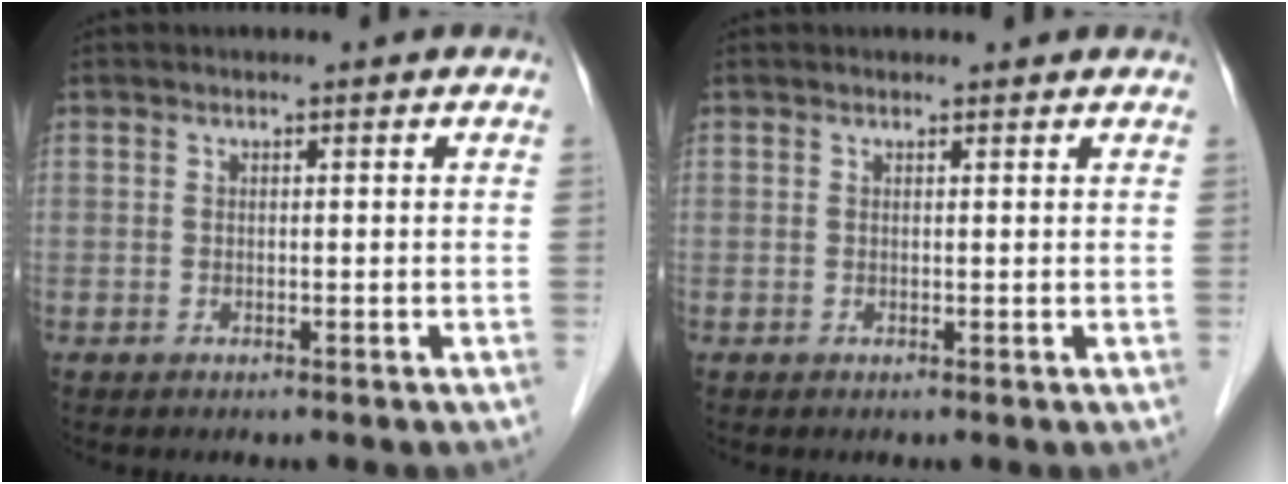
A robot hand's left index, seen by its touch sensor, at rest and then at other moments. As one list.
[{"total": 1.5, "force": [1.5, 0.3, 0.2], "torque": [-0.013, 0.006, 0.014]}]